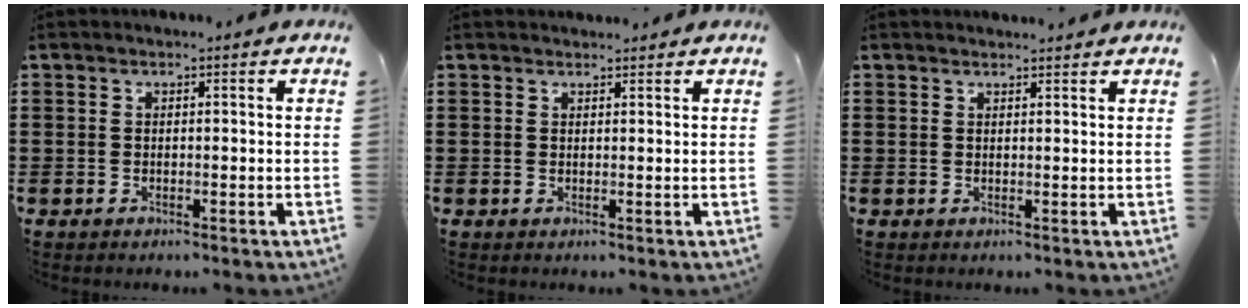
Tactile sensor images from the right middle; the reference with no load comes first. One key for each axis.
{"total": 1.1, "fx": 1.0, "fy": 0.2, "fz": 0.0, "tx": 0.006, "ty": -0.002, "tz": 0.018}
{"total": 1.2, "fx": 1.2, "fy": 0.1, "fz": 0.1, "tx": 0.003, "ty": -0.003, "tz": 0.020}